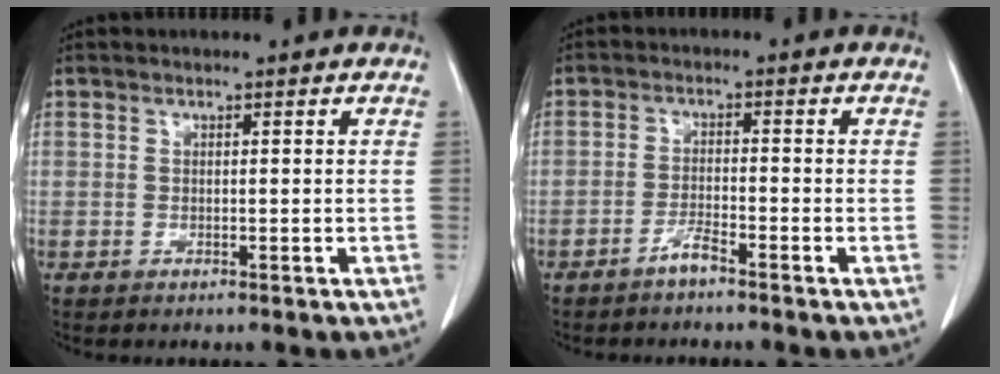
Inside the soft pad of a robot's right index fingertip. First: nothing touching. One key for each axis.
{"total": 2.4, "fx": -2.0, "fy": 0.0, "fz": 1.3, "tx": -0.027, "ty": -0.001, "tz": -0.041}